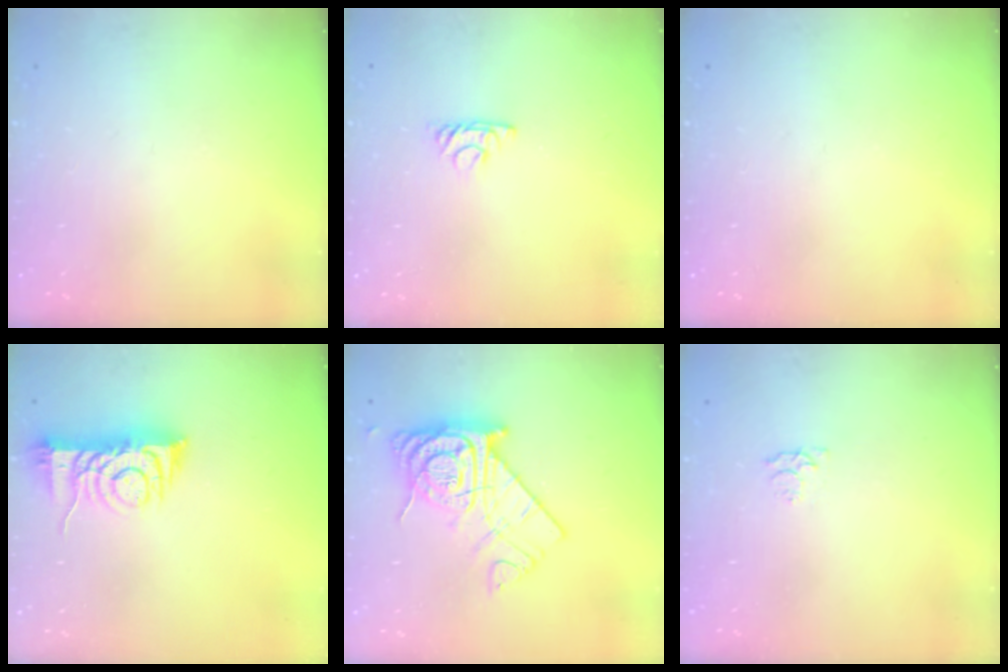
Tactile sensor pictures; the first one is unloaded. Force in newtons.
{"total": 4.3, "press": 4.3, "slide": 0.7}
{"total": 0.0}
{"total": 8.0, "press": 7.9, "slide": 1.3}
{"total": 15.3, "press": 15.2, "slide": 1.5}
{"total": 3.2, "press": 3.2, "slide": 0.5}